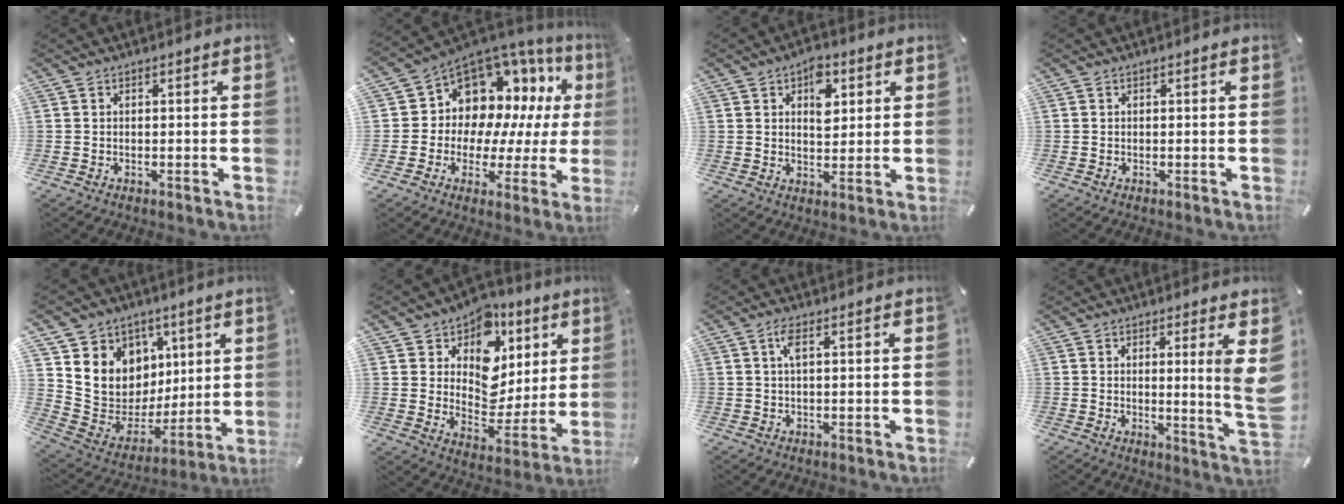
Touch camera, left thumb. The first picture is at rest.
{"total": 10.5, "force": [5.7, 8.4, 2.8], "torque": [-0.058, -0.066, 0.111]}
{"total": 7.2, "force": [2.9, 4.7, 4.5], "torque": [-0.050, -0.006, 0.044]}
{"total": 0.0}
{"total": 12.1, "force": [3.2, 11.6, 1.1], "torque": [-0.002, -0.056, 0.081]}
{"total": 11.6, "force": [5.3, 9.6, 4.0], "torque": [-0.050, -0.060, 0.097]}
{"total": 2.8, "force": [0.8, 0.6, 2.6], "torque": [-0.055, 0.005, 0.012]}
{"total": 9.4, "force": [2.5, 0.1, 9.0], "torque": [-0.132, -0.029, 0.037]}